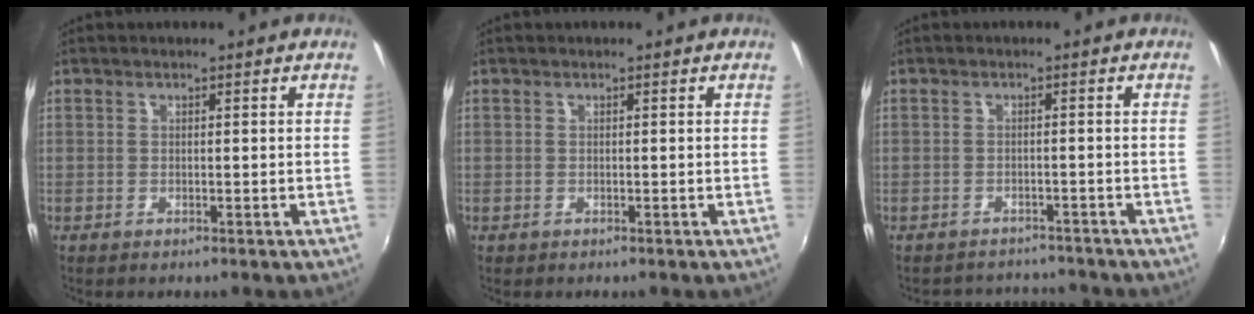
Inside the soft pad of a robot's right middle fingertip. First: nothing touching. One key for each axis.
{"total": 0.0}
{"total": 6.2, "fx": -5.9, "fy": 2.0, "fz": 0.7, "tx": -0.021, "ty": 0.009, "tz": -0.081}